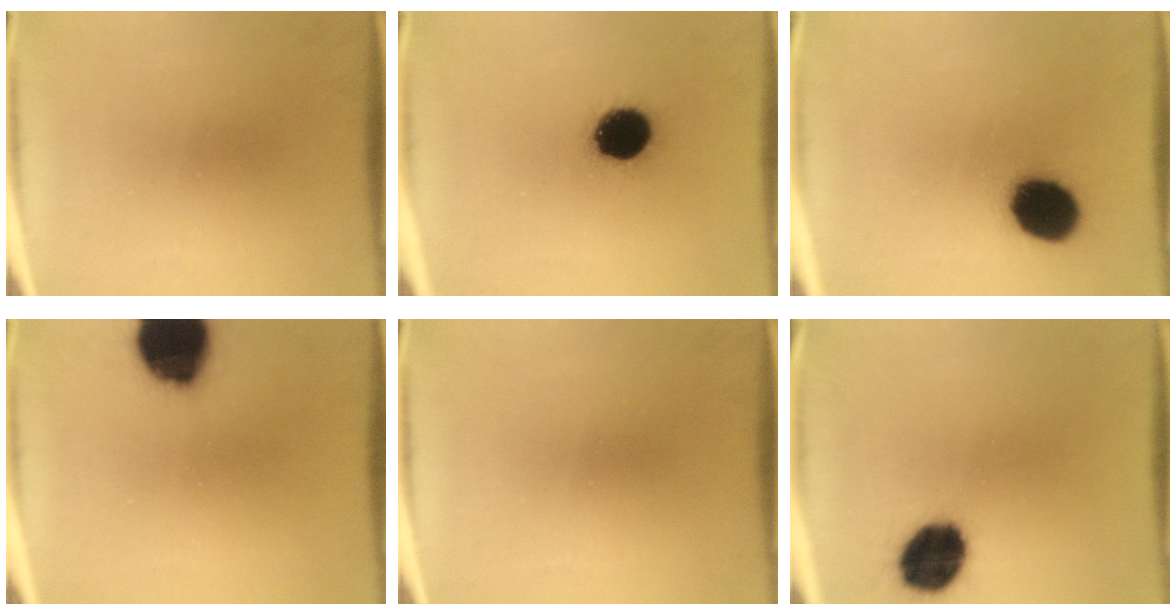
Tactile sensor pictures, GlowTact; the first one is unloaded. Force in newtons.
{"total": 12.5}
{"total": 14.8}
{"total": 18.9}
{"total": 0.0}
{"total": 13.9}